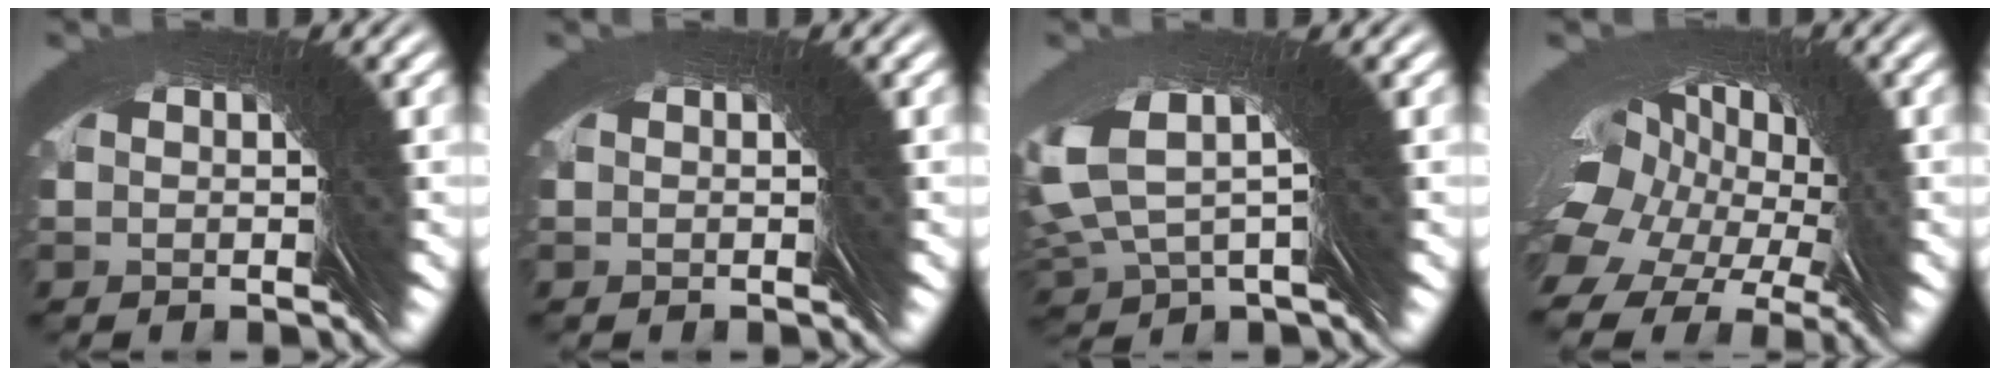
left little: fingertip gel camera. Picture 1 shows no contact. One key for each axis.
{"total": 0.0}
{"total": 3.3, "fx": 2.7, "fy": 0.5, "fz": 1.8, "tx": -0.044, "ty": 0.028, "tz": 0.032}
{"total": 6.4, "fx": 2.5, "fy": 4.6, "fz": 3.6, "tx": -0.035, "ty": 0.024, "tz": 0.019}